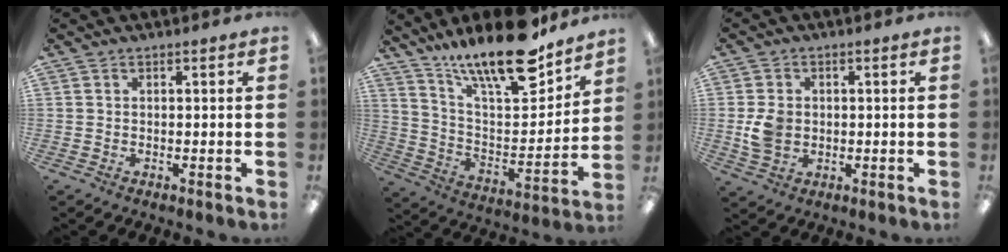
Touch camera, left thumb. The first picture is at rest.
{"total": 20.4, "force": [16.1, 5.1, 11.5], "torque": [-0.193, -0.114, 0.272]}
{"total": 5.9, "force": [-0.1, 4.8, 3.5], "torque": [-0.053, 0.003, -0.001]}